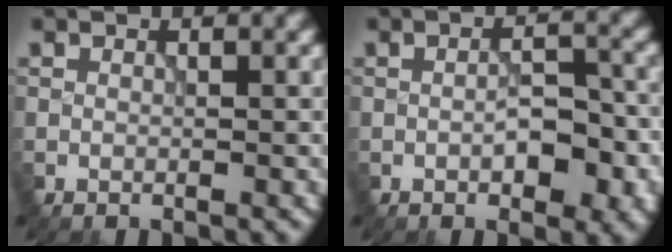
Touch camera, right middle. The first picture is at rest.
{"total": 3.8, "force": [-1.0, 1.7, 3.3], "torque": [-0.054, 0.001, -0.014]}